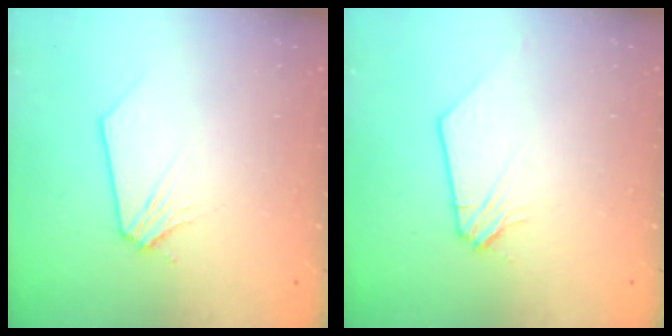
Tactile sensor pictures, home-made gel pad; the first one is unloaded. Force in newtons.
{"total": 1.2, "press": 1.2, "slide": 0.1}